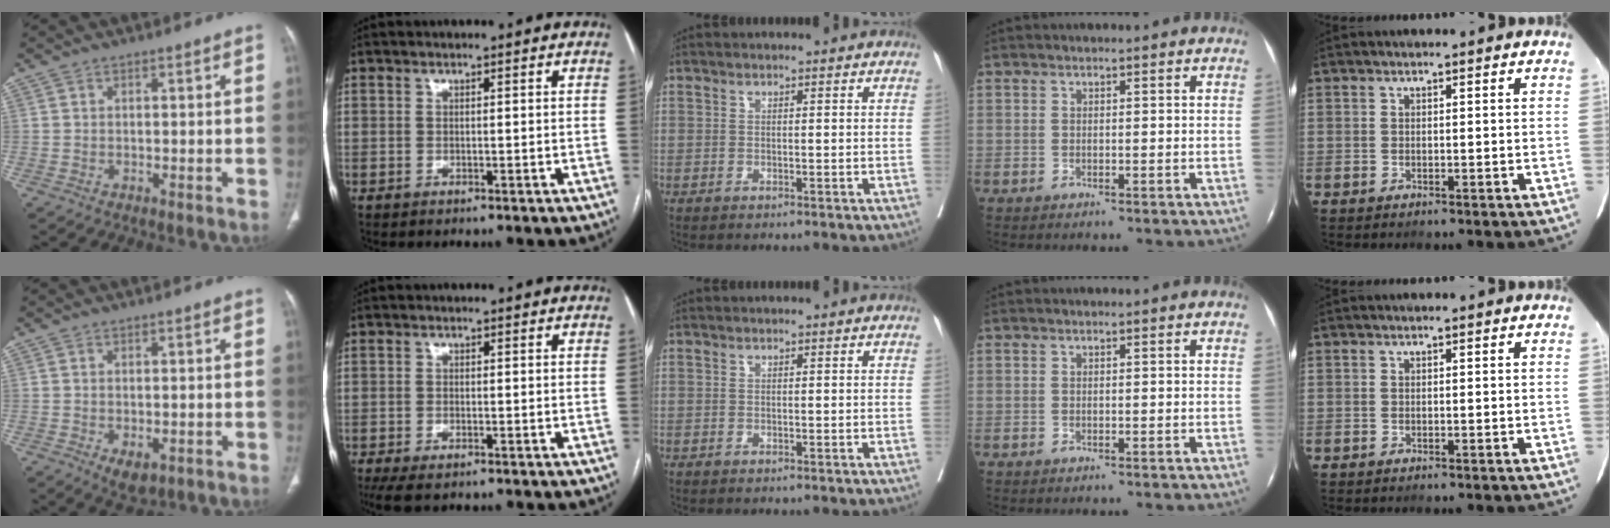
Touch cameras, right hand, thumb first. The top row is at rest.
{"thumb": {"total": 4.2, "force": [-1.4, 2.4, 3.2], "torque": [-0.049, -0.004, -0.012]}, "index": {"total": 4.6, "force": [-3.3, 1.7, 2.8], "torque": [-0.053, -0.011, -0.052]}}